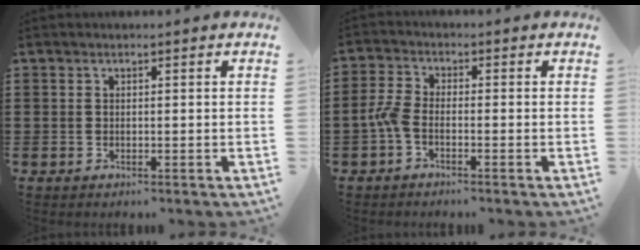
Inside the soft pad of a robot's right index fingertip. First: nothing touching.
{"total": 3.3, "force": [-1.5, 1.4, 2.5], "torque": [-0.076, -0.004, -0.037]}